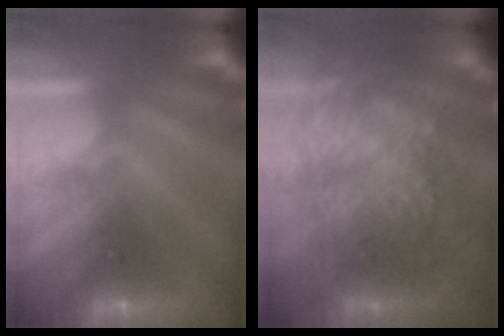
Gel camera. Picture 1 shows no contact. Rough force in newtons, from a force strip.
{"total": 7.7}